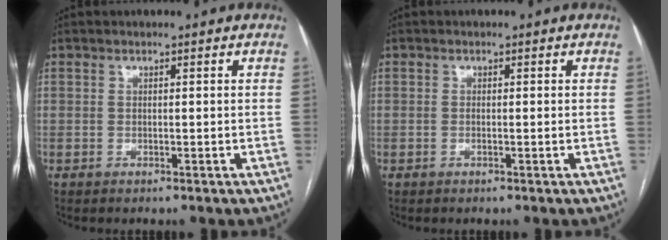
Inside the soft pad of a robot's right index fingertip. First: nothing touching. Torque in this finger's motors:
{"motor_torque": [0.11, 0.31, -0.02, 0.00]}